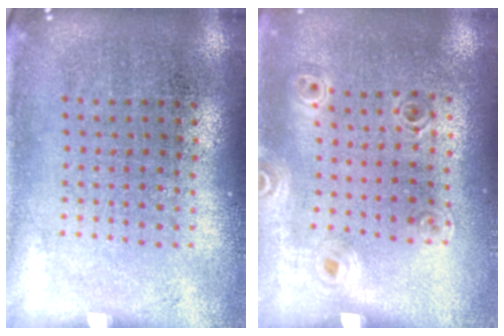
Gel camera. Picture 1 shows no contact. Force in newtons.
{"total": 1.0, "press": 0.9, "slide": 0.2}